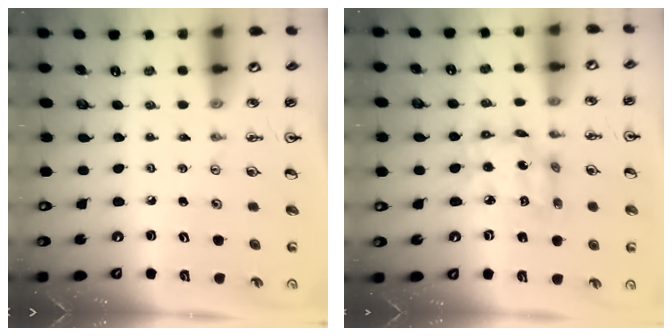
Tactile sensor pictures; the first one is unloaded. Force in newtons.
{"total": 12.4, "press": 12.3, "slide": 1.1}